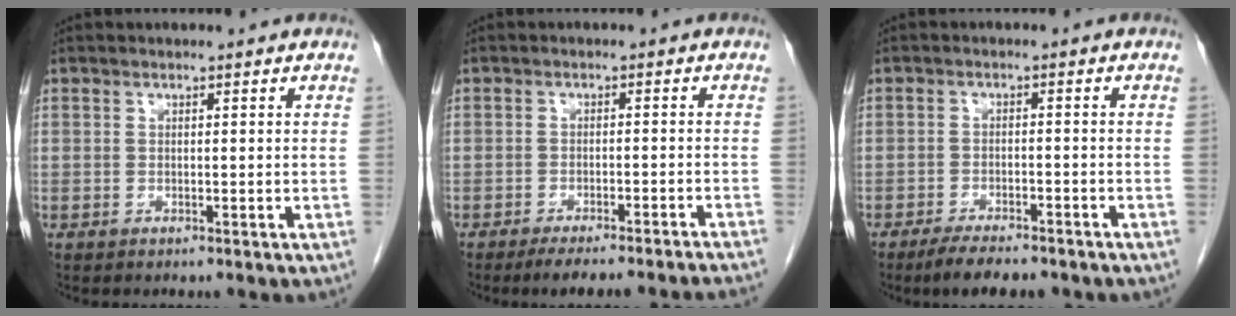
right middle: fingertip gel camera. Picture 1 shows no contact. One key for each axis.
{"total": 11.1, "fx": -10.0, "fy": -0.6, "fz": 4.8, "tx": -0.043, "ty": -0.015, "tz": -0.130}
{"total": 7.0, "fx": -5.7, "fy": 1.8, "fz": 3.7, "tx": -0.055, "ty": -0.009, "tz": -0.084}